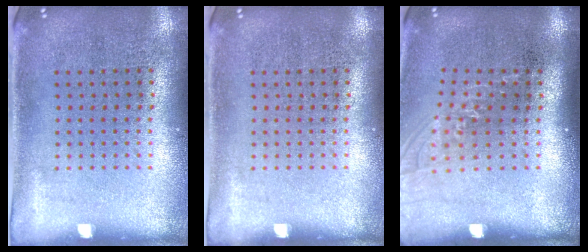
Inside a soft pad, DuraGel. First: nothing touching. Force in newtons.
{"total": 0.0}
{"total": 1.1, "press": 0.9, "slide": 0.6}